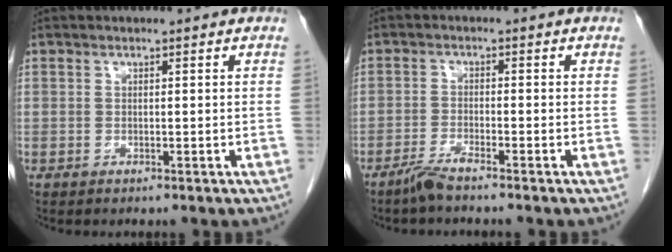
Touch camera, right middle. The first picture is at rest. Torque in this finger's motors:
{"motor_torque": [-0.14, -0.19, 0.06, 0.02]}